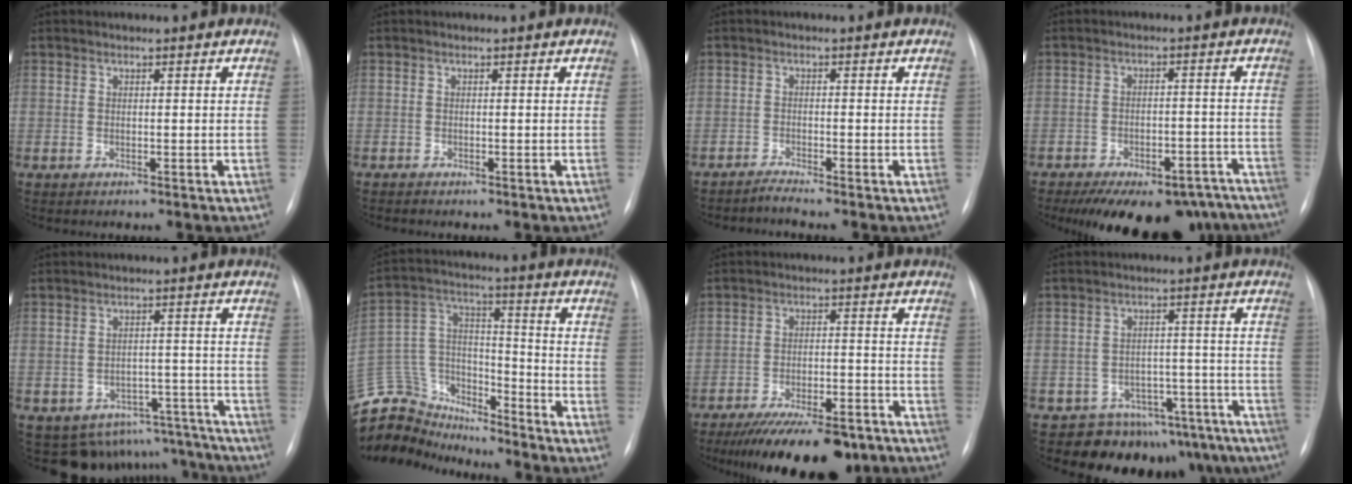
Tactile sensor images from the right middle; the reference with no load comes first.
{"total": 0.6, "force": [-0.5, 0.1, 0.2], "torque": [-0.011, -0.003, -0.009]}
{"total": 1.7, "force": [-1.5, -0.7, 0.0], "torque": [-0.004, -0.008, -0.030]}
{"total": 20.8, "force": [-16.4, 9.2, 8.8], "torque": [-0.133, 0.004, -0.206]}
{"total": 13.9, "force": [-12.4, 6.2, 1.1], "torque": [-0.001, 0.046, -0.141]}
{"total": 18.1, "force": [-16.8, 6.1, 2.6], "torque": [-0.072, 0.071, -0.279]}
{"total": 16.1, "force": [-12.5, 4.9, 8.8], "torque": [-0.119, -0.003, -0.187]}
{"total": 13.7, "force": [-11.3, 7.5, 2.1], "torque": [0.006, 0.055, -0.136]}